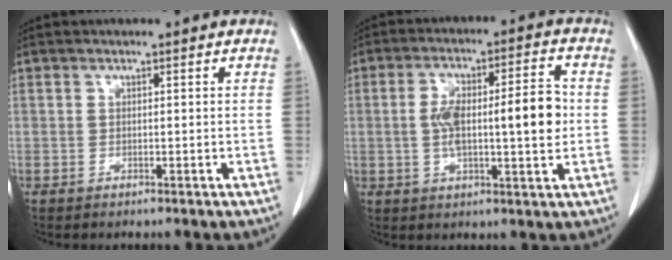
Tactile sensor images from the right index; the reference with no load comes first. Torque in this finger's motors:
{"motor_torque": [1.52, -0.24, 0.44, 0.15]}